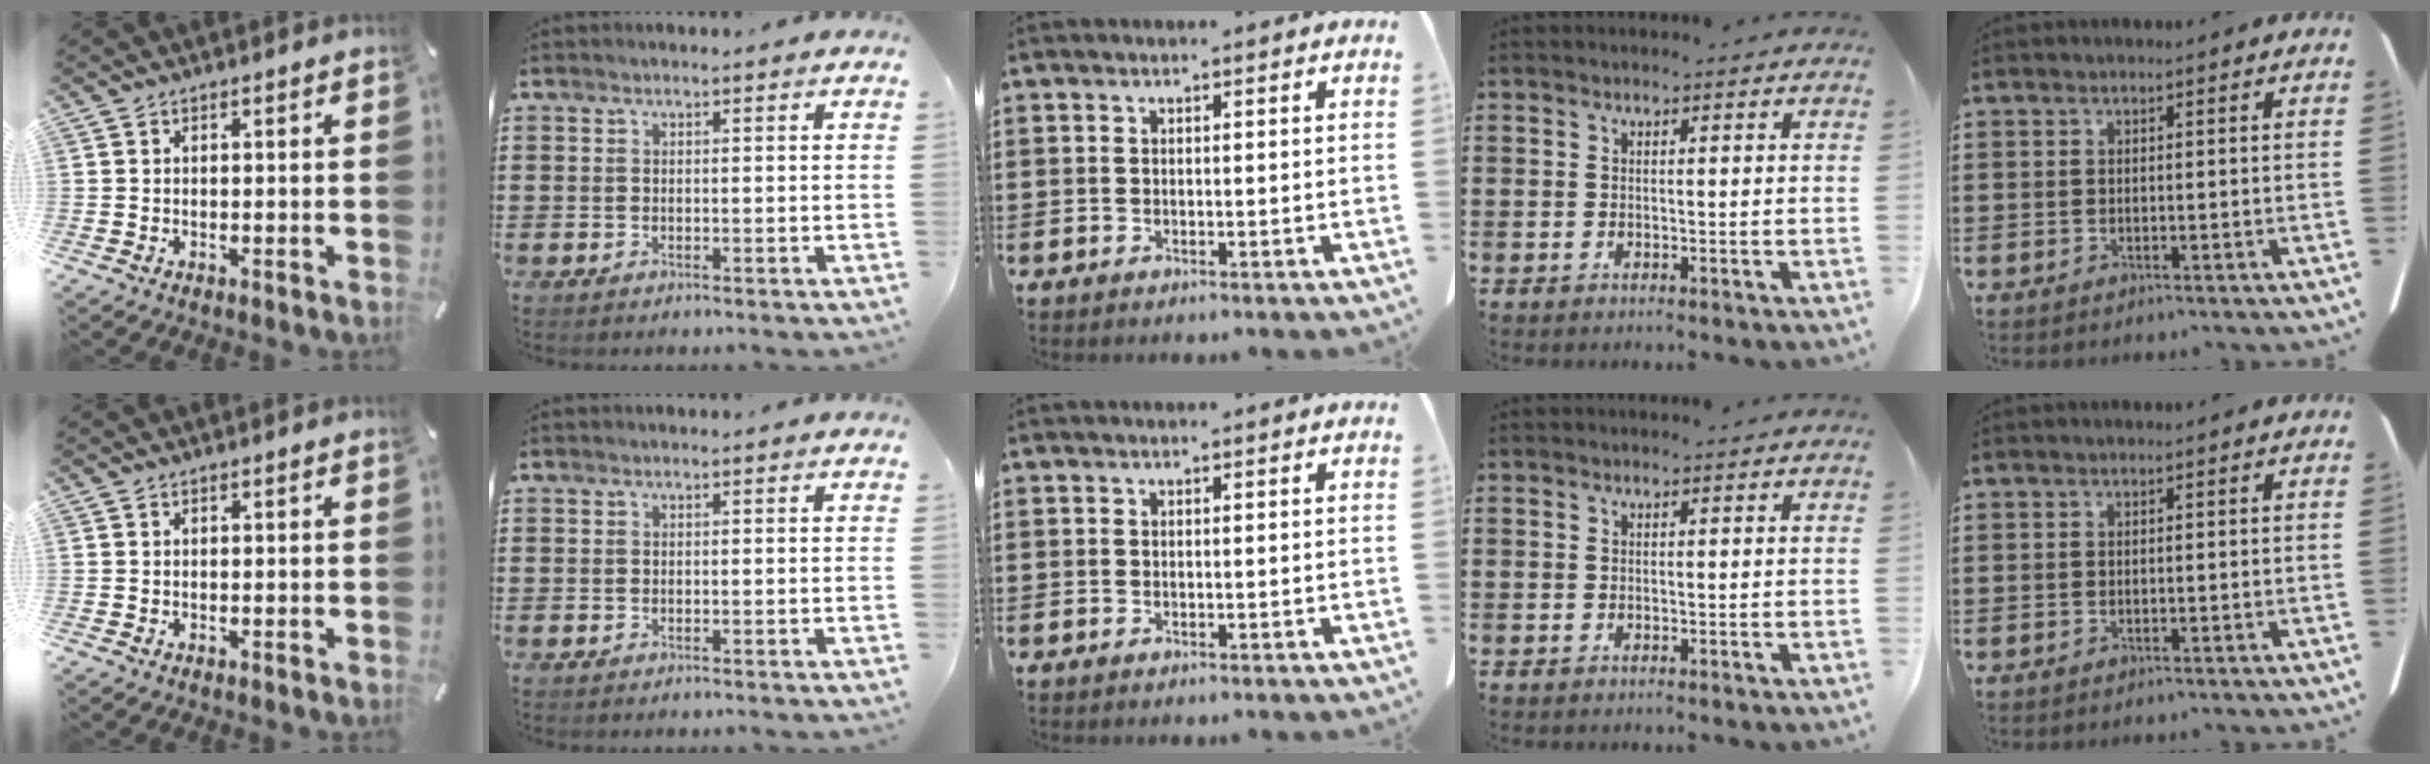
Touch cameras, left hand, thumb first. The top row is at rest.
{}